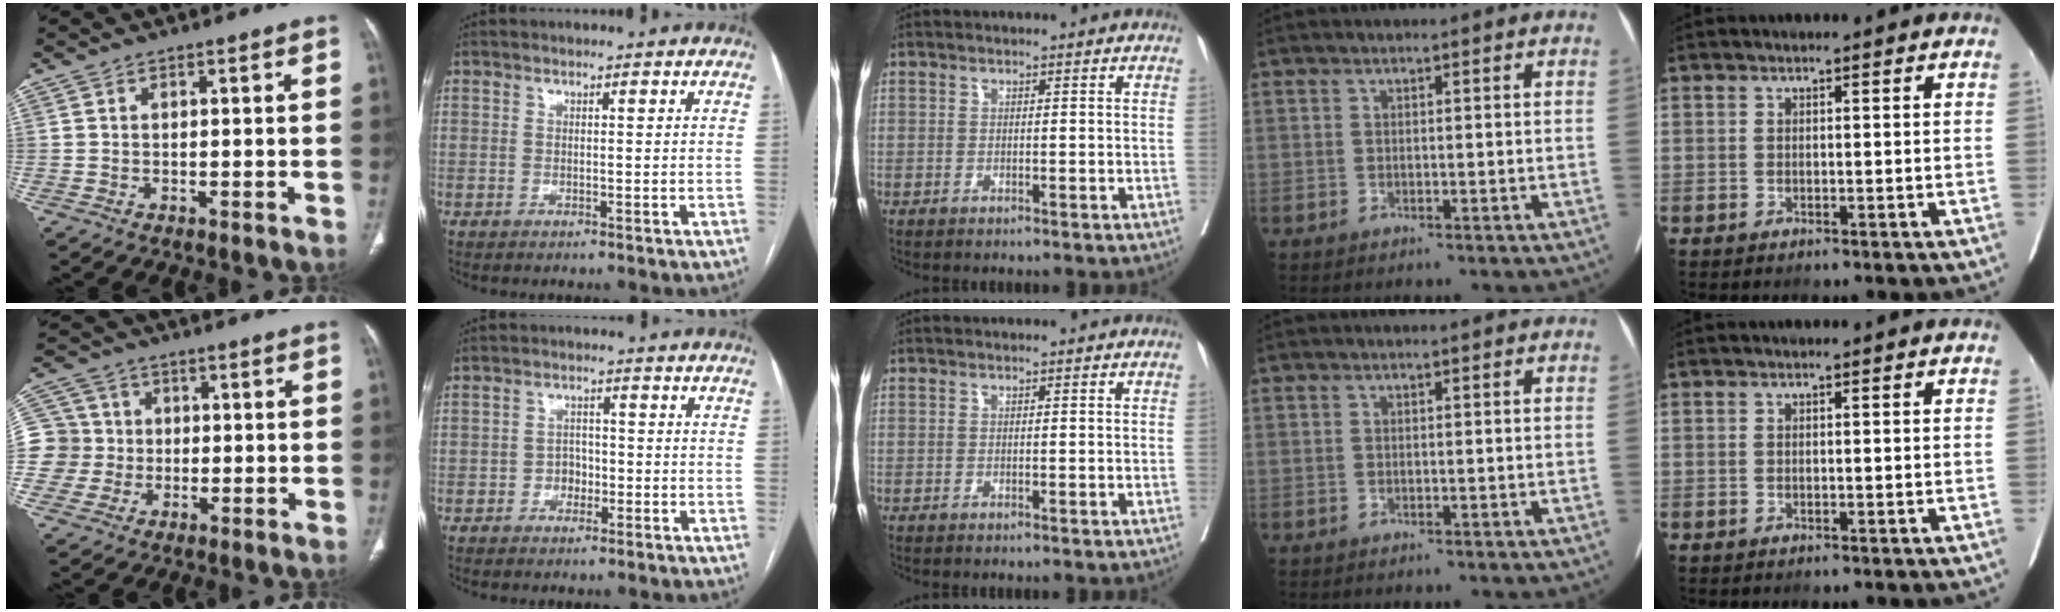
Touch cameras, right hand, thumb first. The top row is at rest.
{"thumb": {"total": 9.9, "force": [-0.7, 9.8, 1.5], "torque": [-0.013, 0.025, -0.012]}, "index": {"total": 2.8, "force": [-1.0, 2.2, 1.4], "torque": [-0.013, 0.009, -0.018]}}